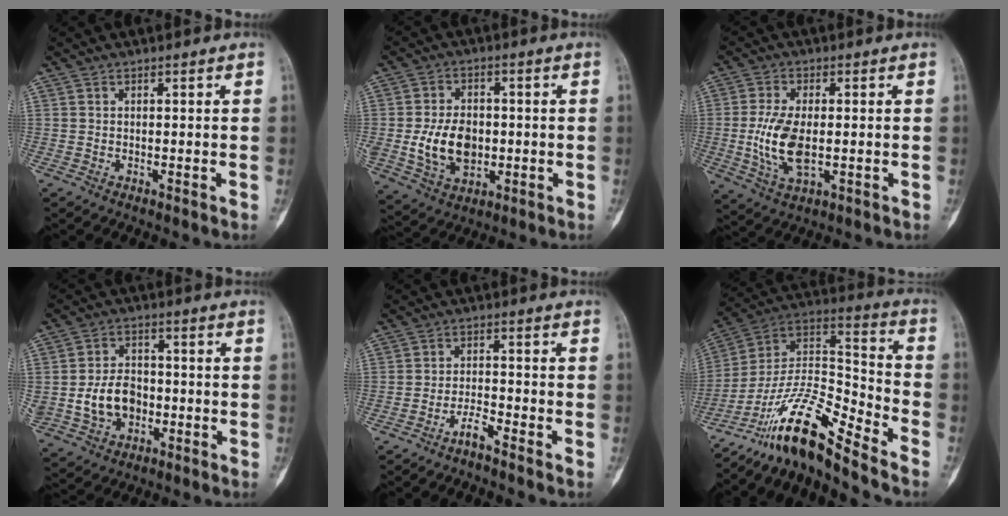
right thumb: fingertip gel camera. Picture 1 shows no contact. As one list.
[{"total": 11.2, "force": [-0.9, 7.9, 7.9], "torque": [-0.122, 0.000, -0.006]}, {"total": 7.7, "force": [-0.2, 3.9, 6.6], "torque": [-0.133, -0.011, 0.000]}, {"total": 10.0, "force": [-1.5, 7.6, 6.3], "torque": [-0.095, 0.019, -0.016]}, {"total": 3.1, "force": [-2.6, 0.2, 1.7], "torque": [-0.037, 0.020, -0.053]}, {"total": 16.7, "force": [-13.5, 2.4, 9.5], "torque": [-0.178, 0.103, -0.248]}]